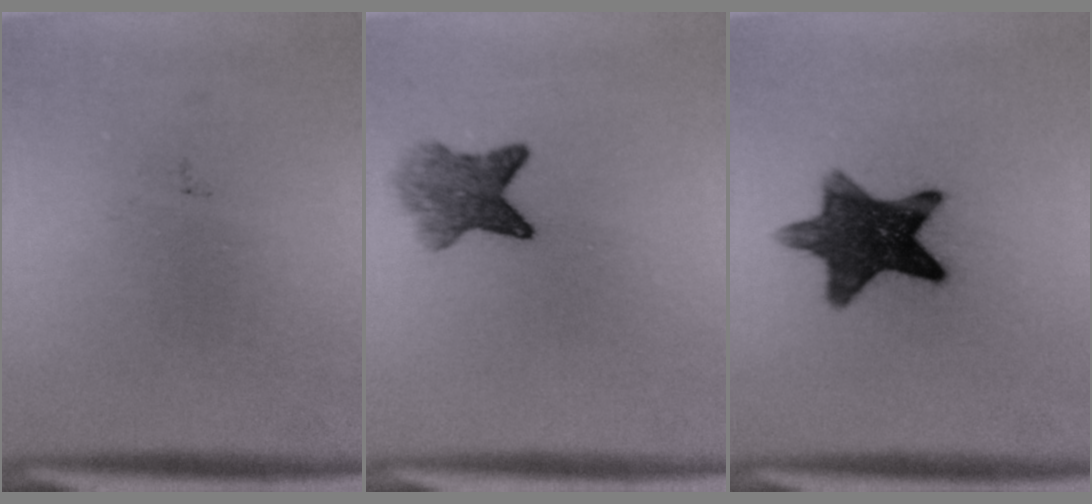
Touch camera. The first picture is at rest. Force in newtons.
{"total": 4.4}
{"total": 12.2}